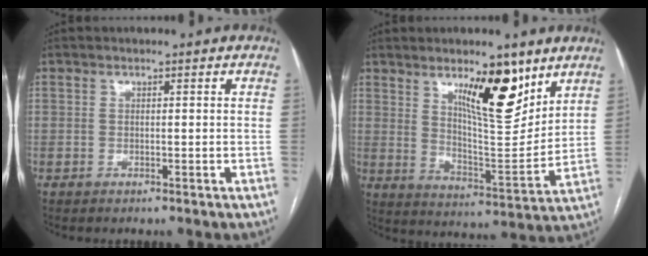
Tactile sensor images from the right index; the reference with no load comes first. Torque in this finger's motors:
{"motor_torque": [1.07, 1.06, 0.48, 0.14]}